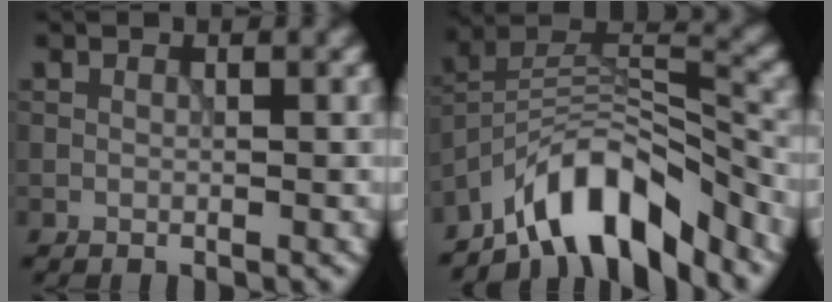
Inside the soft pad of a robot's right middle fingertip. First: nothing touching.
{"total": 9.2, "force": [-6.8, 3.1, 5.4], "torque": [-0.071, 0.008, -0.128]}